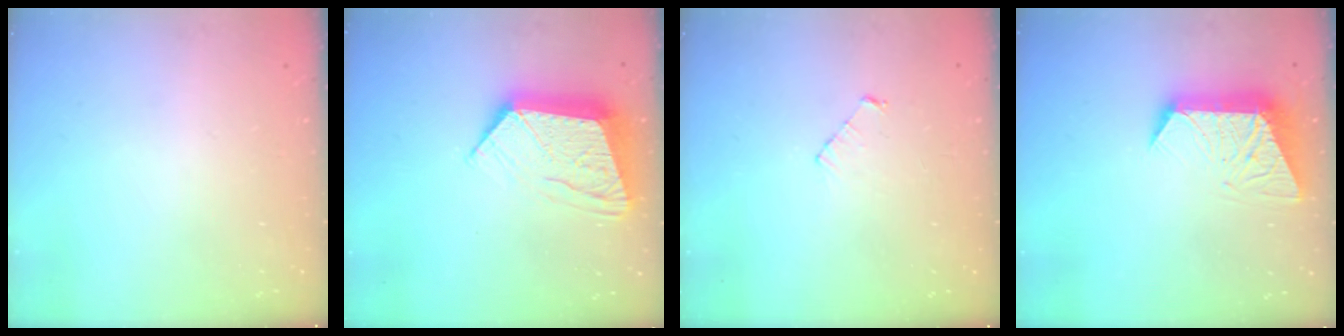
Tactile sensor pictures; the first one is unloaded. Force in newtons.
{"total": 13.6, "press": 13.5, "slide": 1.0}
{"total": 3.8, "press": 3.8, "slide": 0.4}
{"total": 11.4, "press": 11.3, "slide": 0.9}